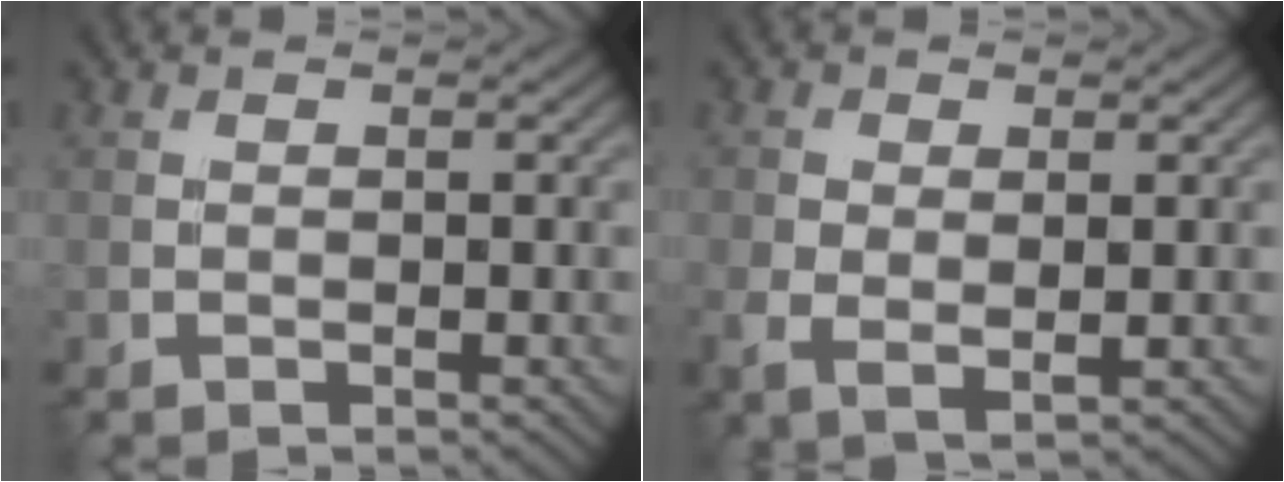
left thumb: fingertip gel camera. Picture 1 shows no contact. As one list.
[{"total": 3.9, "force": [-0.2, 2.3, 3.2], "torque": [-0.076, -0.009, -0.005]}]